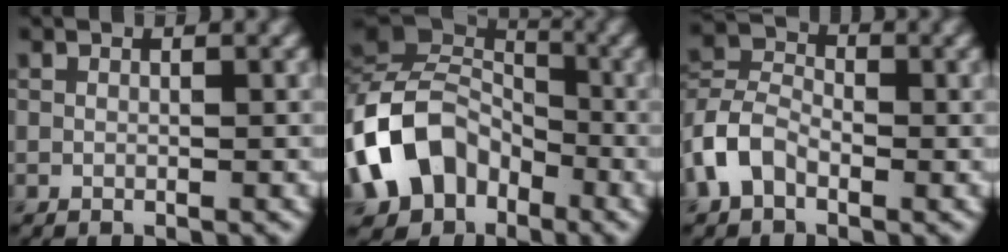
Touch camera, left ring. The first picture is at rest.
{"total": 10.5, "force": [-4.5, 8.0, 5.0], "torque": [-0.105, -0.007, -0.096]}
{"total": 4.7, "force": [-2.1, 3.1, 2.8], "torque": [-0.055, 0.007, -0.052]}